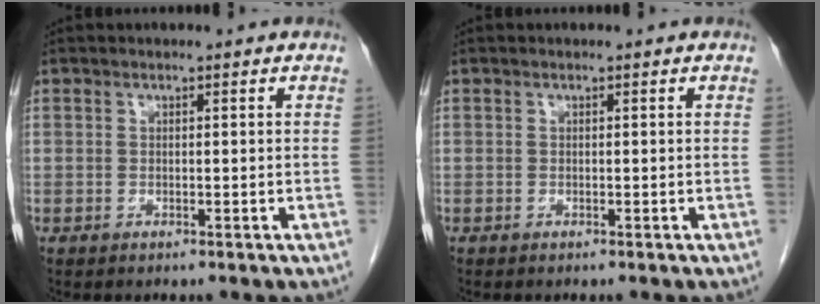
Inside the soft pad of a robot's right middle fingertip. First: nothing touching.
{"total": 0.0}